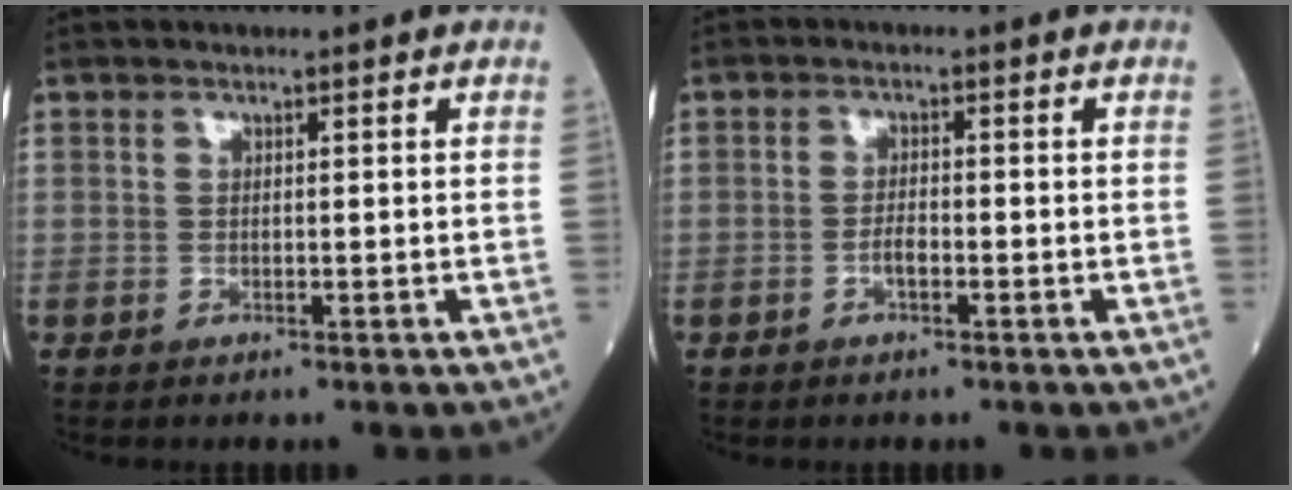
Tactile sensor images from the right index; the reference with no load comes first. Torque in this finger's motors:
{"motor_torque": [0.14, 0.04, 0.01, 0.01]}